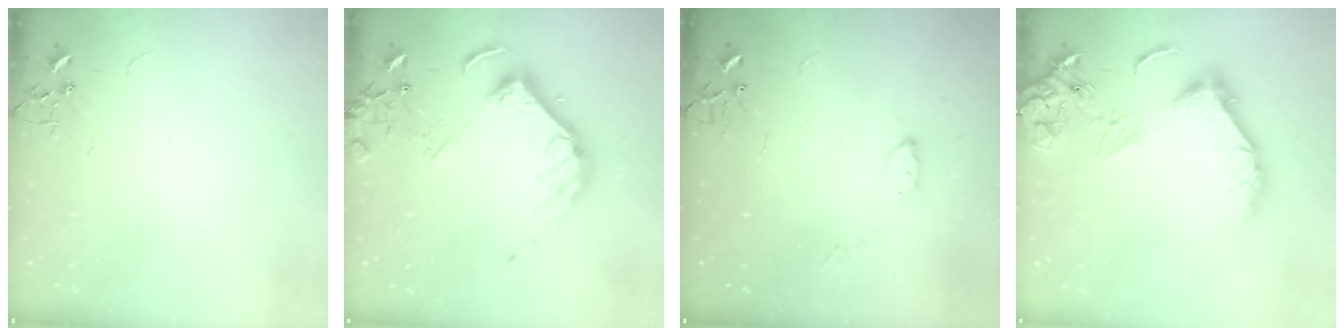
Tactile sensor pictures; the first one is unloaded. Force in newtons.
{"total": 16.3, "press": 16.2, "slide": 2.0}
{"total": 5.2, "press": 5.2, "slide": 0.3}
{"total": 14.9, "press": 14.8, "slide": 1.9}